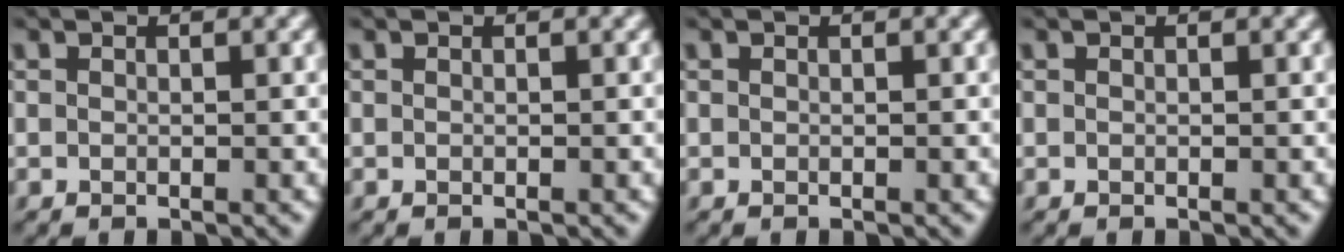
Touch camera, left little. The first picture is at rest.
{"total": 0.0}
{"total": 0.0}
{"total": 0.0}